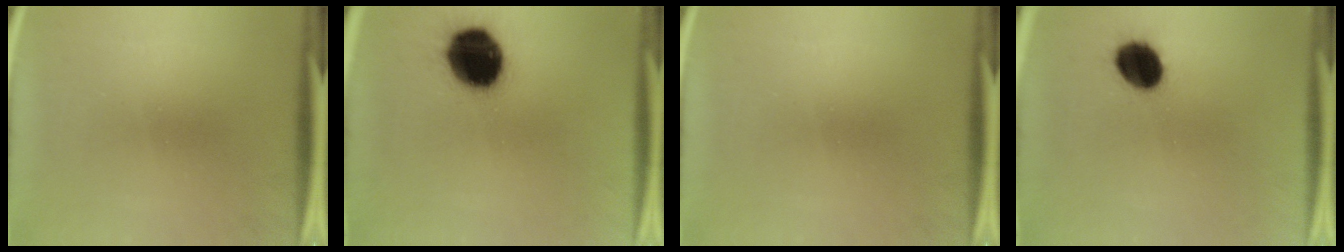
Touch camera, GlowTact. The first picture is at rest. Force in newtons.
{"total": 18.4}
{"total": 0.0}
{"total": 9.4}